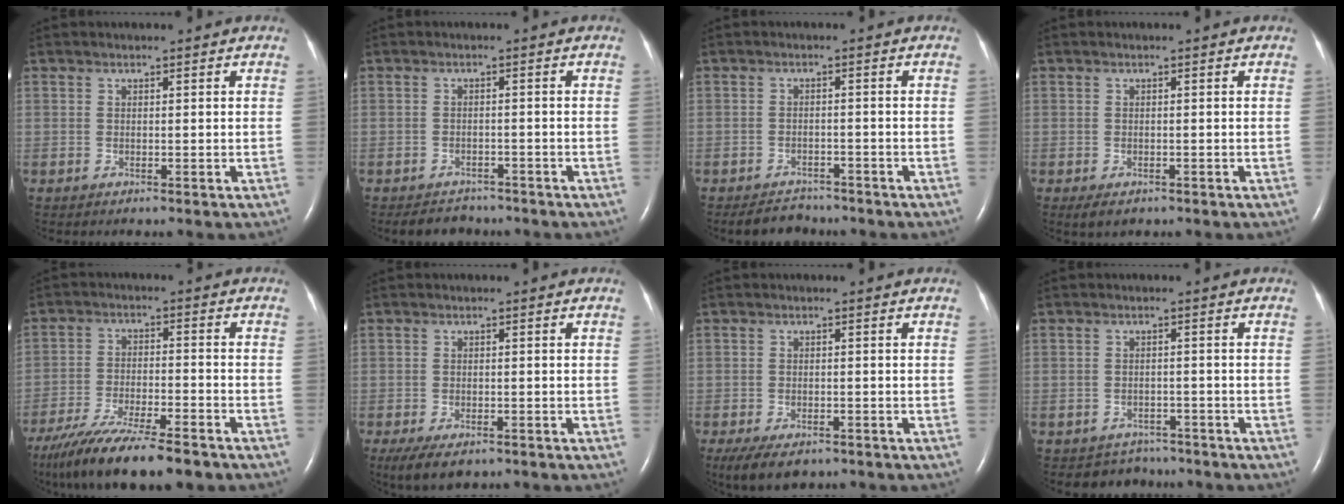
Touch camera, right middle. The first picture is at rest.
{"total": 3.9, "force": [-3.5, 1.8, 0.3], "torque": [-0.010, -0.001, -0.051]}
{"total": 3.7, "force": [-3.4, 1.5, 0.2], "torque": [-0.012, -0.004, -0.053]}
{"total": 2.1, "force": [-1.3, 1.1, 1.2], "torque": [-0.022, -0.003, -0.012]}
{"total": 17.1, "force": [-13.7, 2.7, 9.8], "torque": [-0.171, -0.033, -0.224]}
{"total": 5.1, "force": [-3.5, 2.1, 3.0], "torque": [-0.056, -0.010, -0.053]}
{"total": 6.2, "force": [-4.4, 2.8, 3.4], "torque": [-0.059, -0.009, -0.067]}
{"total": 3.7, "force": [-3.2, 1.8, -0.7], "torque": [0.005, 0.012, -0.047]}